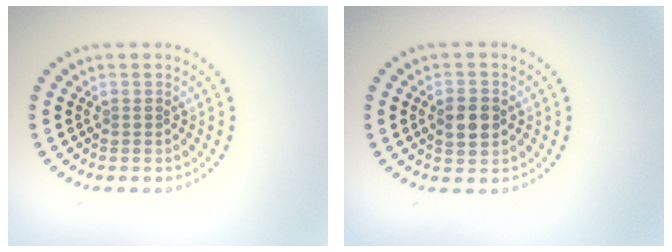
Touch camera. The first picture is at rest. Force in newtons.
{"total": 3.0, "press": 3.0, "slide": 0.1}